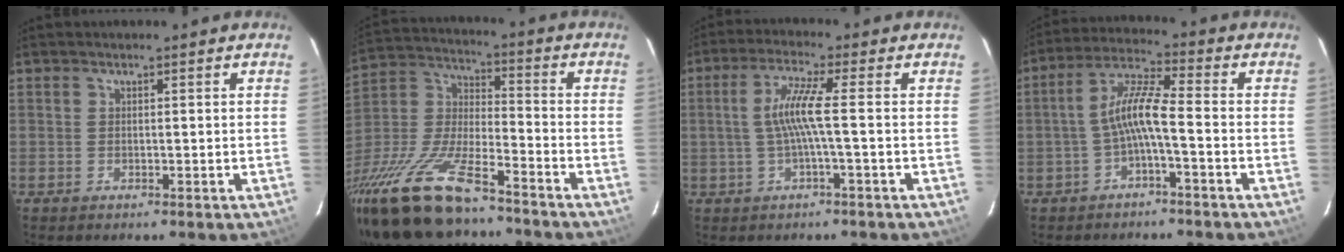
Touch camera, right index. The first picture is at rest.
{"total": 23.7, "force": [-17.5, 6.4, 14.7], "torque": [-0.315, -0.036, -0.320]}
{"total": 6.3, "force": [-0.6, -0.6, 6.2], "torque": [-0.132, 0.002, -0.007]}
{"total": 6.9, "force": [-2.2, 0.7, 6.5], "torque": [-0.146, 0.019, -0.043]}